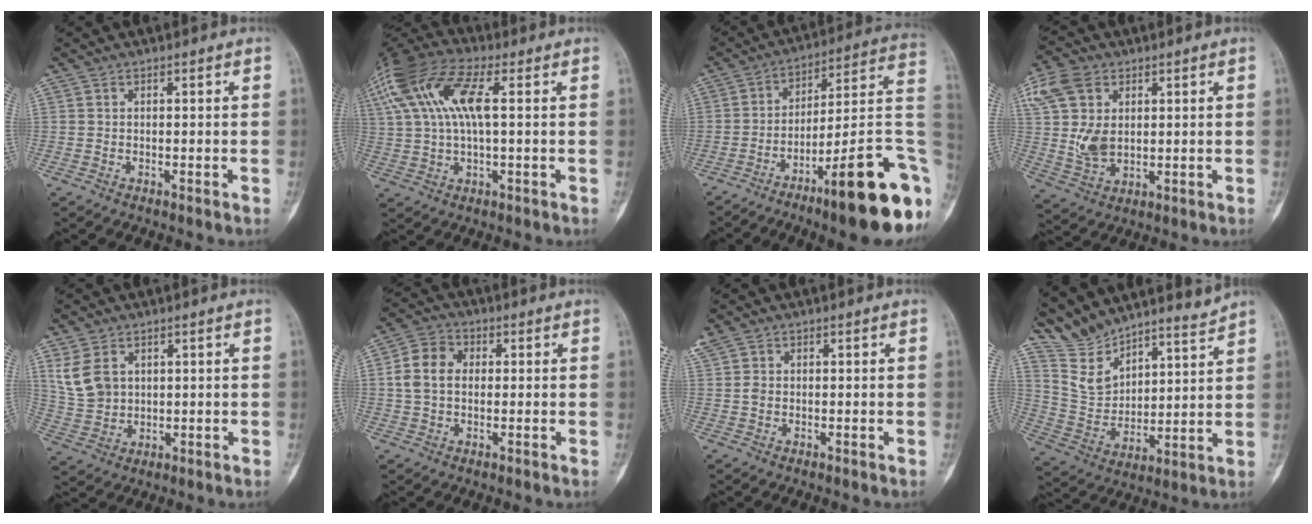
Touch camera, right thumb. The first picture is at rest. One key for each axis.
{"total": 17.4, "fx": 4.9, "fy": 6.8, "fz": 15.3, "tx": -0.347, "ty": 0.036, "tz": 0.086}
{"total": 23.7, "fx": -9.6, "fy": 4.9, "fz": 21.2, "tx": -0.226, "ty": 0.063, "tz": -0.136}
{"total": 10.9, "fx": 2.7, "fy": 7.6, "fz": 7.4, "tx": -0.141, "ty": -0.005, "tz": 0.057}
{"total": 7.5, "fx": 2.9, "fy": 5.5, "fz": 4.3, "tx": -0.075, "ty": -0.005, "tz": 0.073}
{"total": 7.6, "fx": 0.6, "fy": 5.7, "fz": 5.0, "tx": -0.086, "ty": 0.017, "tz": 0.002}
{"total": 2.7, "fx": 0.8, "fy": 2.1, "fz": 1.5, "tx": -0.042, "ty": 0.011, "tz": 0.024}
{"total": 13.8, "fx": 13.3, "fy": 2.8, "fz": 2.3, "tx": -0.023, "ty": -0.083, "tz": 0.264}